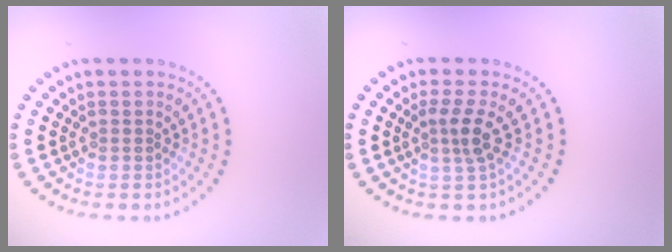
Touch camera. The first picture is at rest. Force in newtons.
{"total": 2.3, "press": 1.7, "slide": 1.5}